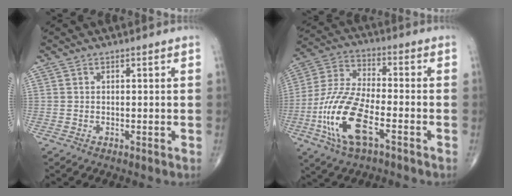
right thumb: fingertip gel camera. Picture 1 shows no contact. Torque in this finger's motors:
{"motor_torque": [0.54, 0.20, 1.51, -0.28, 0.41]}